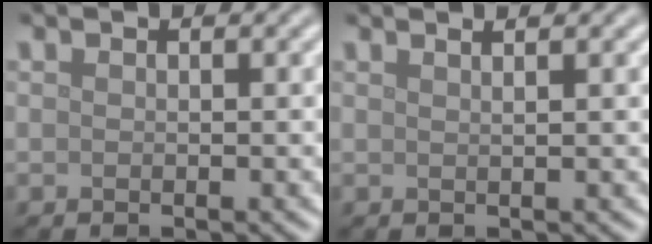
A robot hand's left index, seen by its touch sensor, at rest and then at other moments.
{"total": 2.6, "force": [1.6, 1.1, 1.7], "torque": [0.000, 0.008, -0.009]}